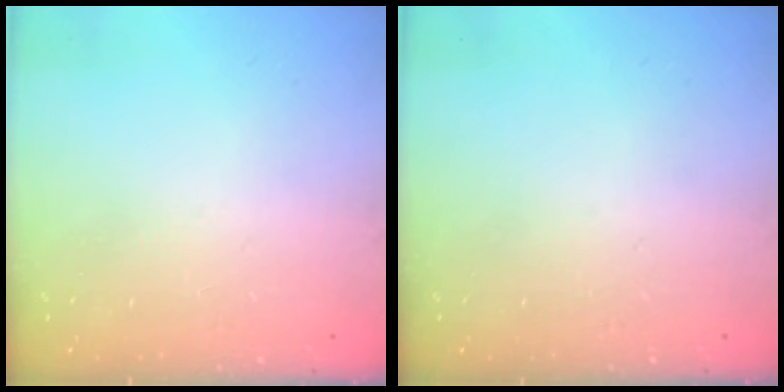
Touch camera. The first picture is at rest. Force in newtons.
{"total": 0.0}